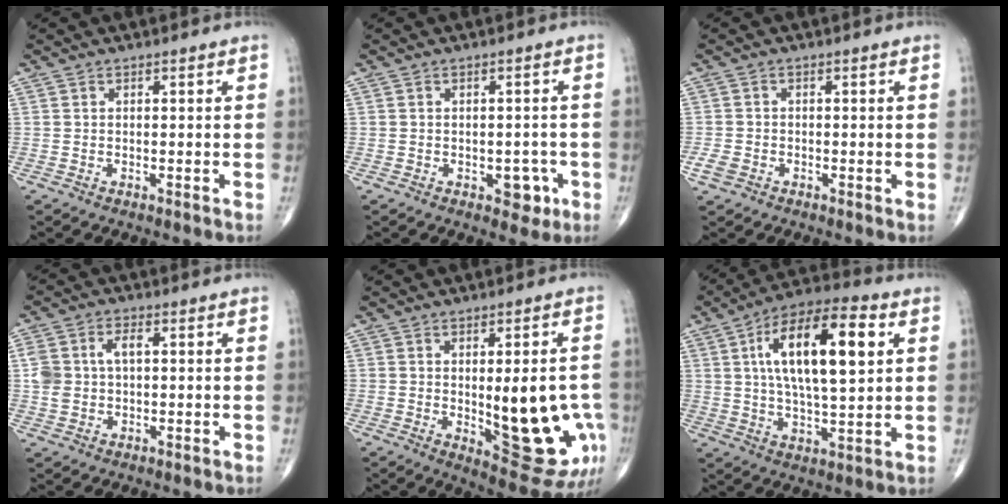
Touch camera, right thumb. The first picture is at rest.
{"total": 3.7, "force": [-1.4, 2.4, 2.5], "torque": [-0.007, 0.005, -0.015]}
{"total": 2.5, "force": [-1.1, 1.8, 1.3], "torque": [-0.028, -0.001, -0.021]}
{"total": 5.9, "force": [0.8, 3.7, 4.5], "torque": [-0.097, 0.013, 0.016]}
{"total": 17.5, "force": [-2.7, 6.8, 15.9], "torque": [-0.175, -0.012, -0.009]}
{"total": 18.6, "force": [4.9, 6.8, 16.6], "torque": [-0.276, 0.006, 0.077]}